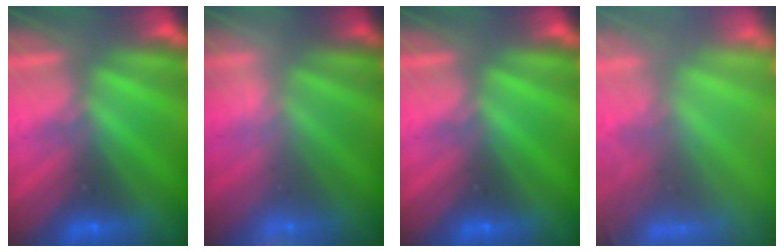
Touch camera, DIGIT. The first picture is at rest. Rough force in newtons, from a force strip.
{"total": 2.1}
{"total": 0.0}
{"total": 7.1}